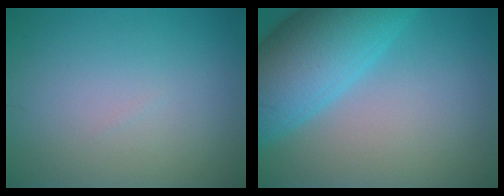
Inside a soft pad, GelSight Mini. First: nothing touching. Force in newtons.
{"total": 8.6, "press": 8.6, "slide": 0.3}